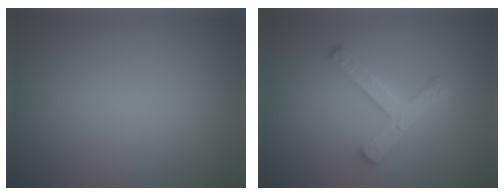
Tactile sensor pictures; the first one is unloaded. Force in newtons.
{"total": 4.3, "press": 3.3, "slide": 2.8}